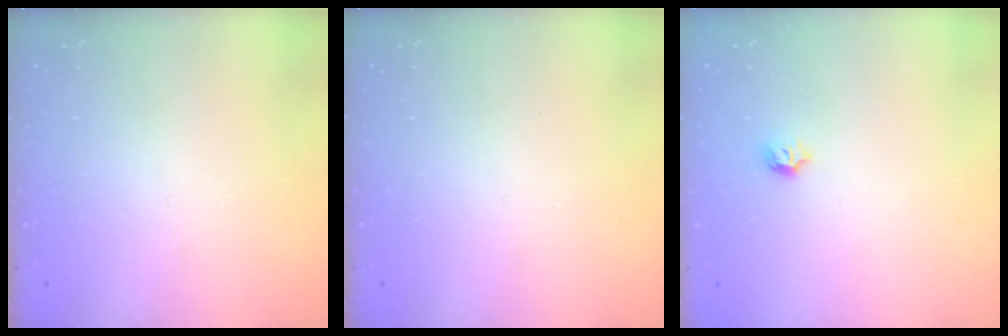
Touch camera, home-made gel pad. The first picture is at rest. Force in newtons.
{"total": 0.0}
{"total": 3.8, "press": 3.7, "slide": 0.8}